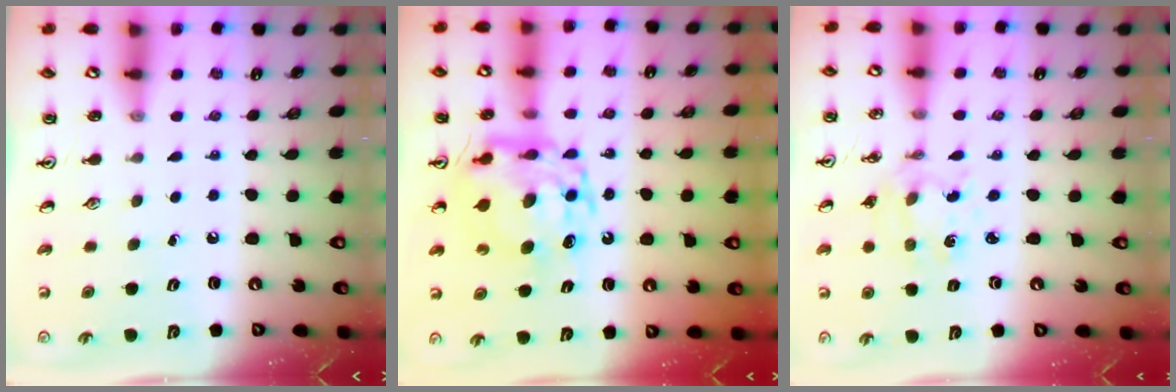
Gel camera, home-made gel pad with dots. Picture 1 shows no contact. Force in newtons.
{"total": 13.6, "press": 13.5, "slide": 1.0}
{"total": 2.7, "press": 2.7, "slide": 0.3}